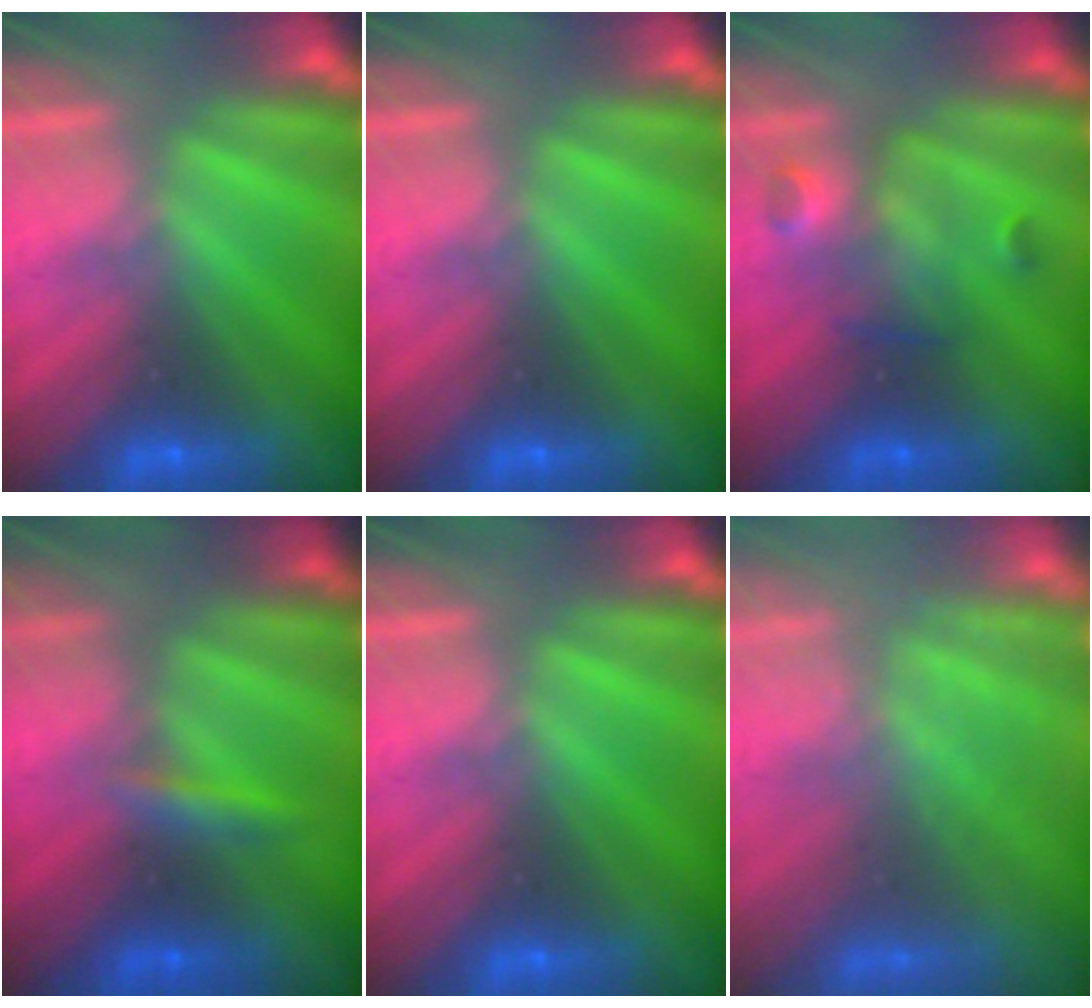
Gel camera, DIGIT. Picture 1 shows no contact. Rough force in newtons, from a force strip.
{"total": 0.0}
{"total": 3.0}
{"total": 2.4}
{"total": 0.0}
{"total": 2.9}